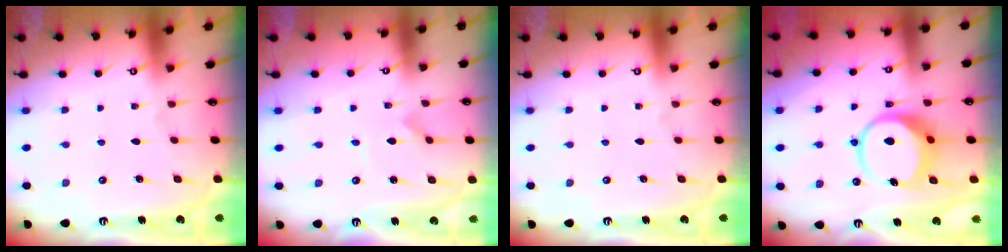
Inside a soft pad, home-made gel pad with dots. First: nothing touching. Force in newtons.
{"total": 0.0}
{"total": 0.0}
{"total": 10.0, "press": 9.9, "slide": 1.3}